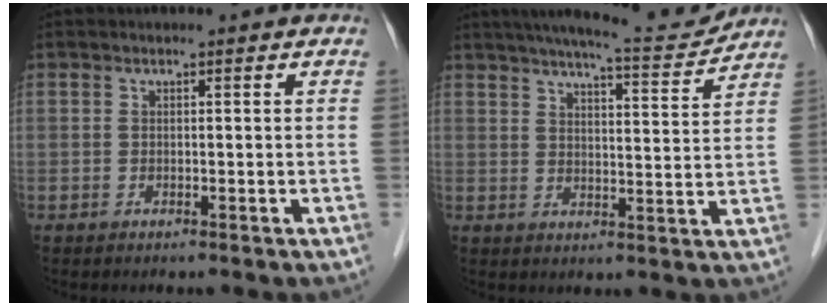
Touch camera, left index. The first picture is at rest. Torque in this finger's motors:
{"motor_torque": [0.65, -0.83, 0.21, 0.06]}